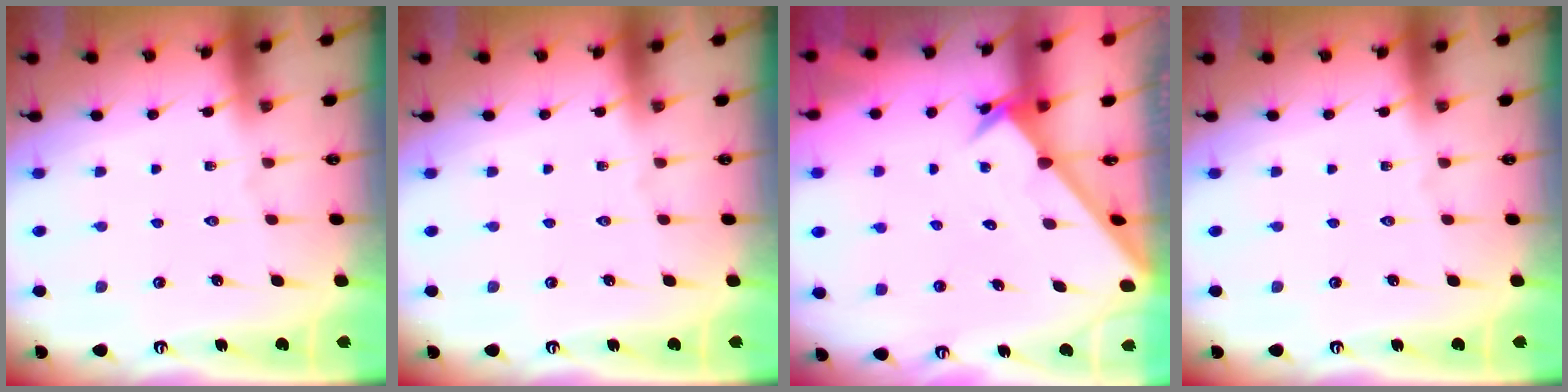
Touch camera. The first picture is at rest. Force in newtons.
{"total": 0.0}
{"total": 2.4, "press": 2.4, "slide": 0.2}
{"total": 0.0}